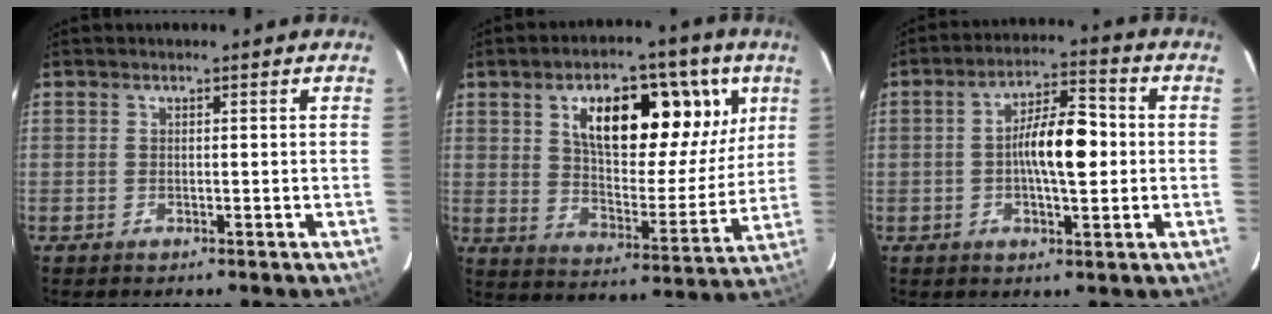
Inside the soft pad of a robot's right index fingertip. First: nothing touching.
{"total": 18.6, "force": [7.7, 7.8, 15.1], "torque": [-0.211, 0.020, 0.124]}
{"total": 9.3, "force": [-0.3, 2.7, 8.9], "torque": [-0.157, 0.018, -0.007]}